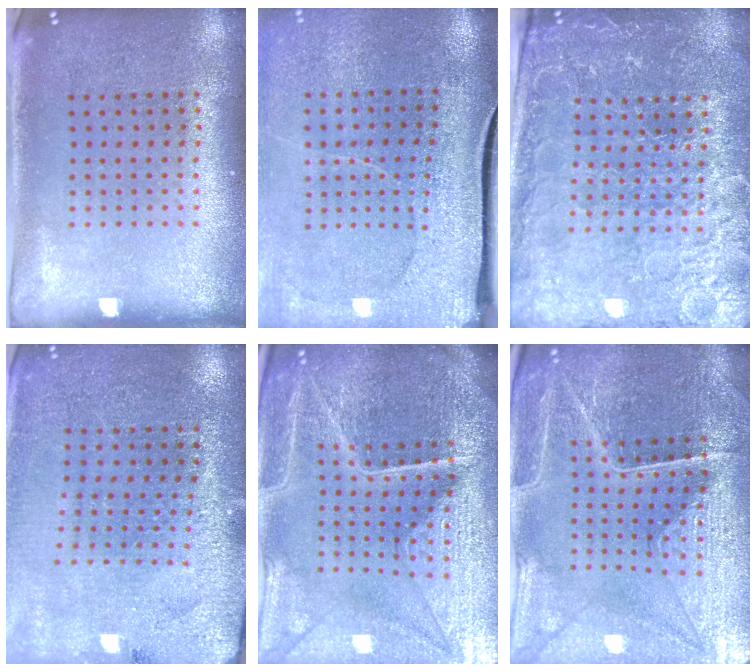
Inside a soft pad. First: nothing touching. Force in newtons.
{"total": 3.8, "press": 3.1, "slide": 2.1}
{"total": 4.0, "press": 3.9, "slide": 1.1}
{"total": 2.8, "press": 2.8, "slide": 0.1}
{"total": 6.0, "press": 5.4, "slide": 2.5}
{"total": 3.8, "press": 3.8, "slide": 0.5}